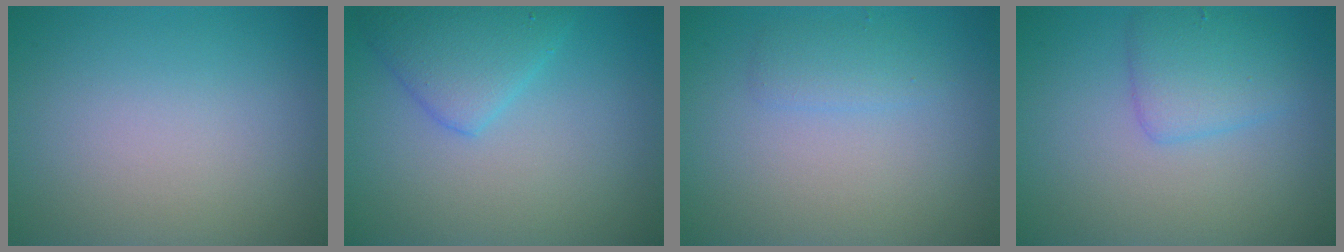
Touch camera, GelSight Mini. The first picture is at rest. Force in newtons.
{"total": 3.4, "press": 3.4, "slide": 0.2}
{"total": 1.4, "press": 1.4, "slide": 0.1}
{"total": 2.9, "press": 2.9, "slide": 0.0}